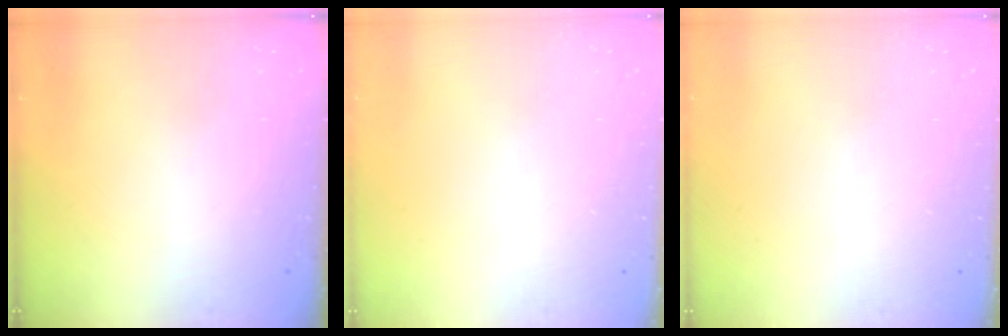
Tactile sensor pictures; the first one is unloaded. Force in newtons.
{"total": 0.0}
{"total": 0.0}